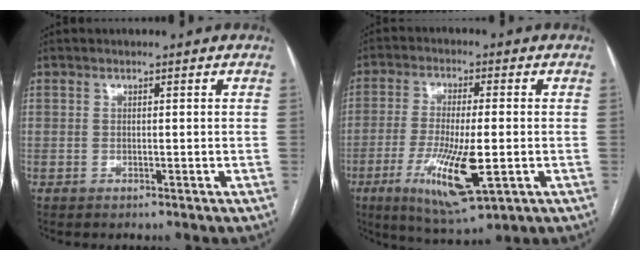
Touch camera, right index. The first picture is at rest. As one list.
[{"total": 12.4, "force": [-3.7, 2.3, 11.6], "torque": [-0.220, -0.027, -0.057]}]